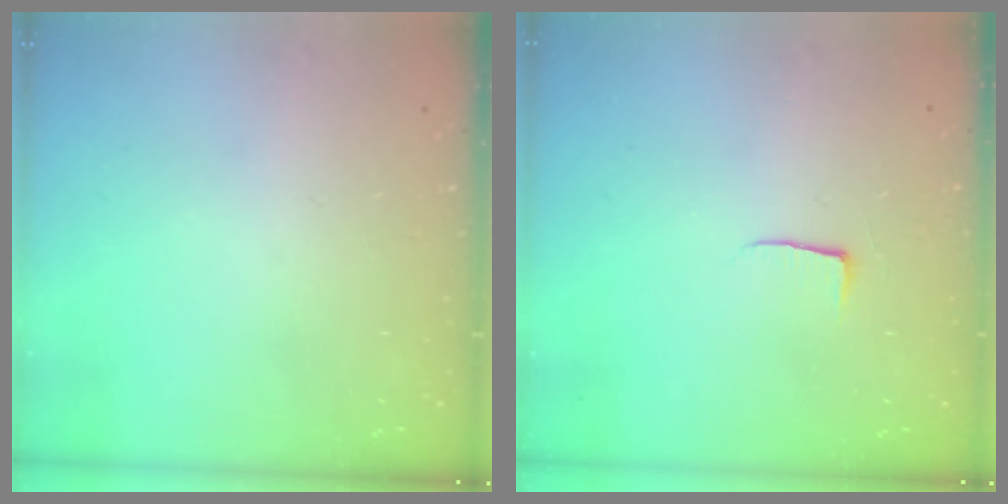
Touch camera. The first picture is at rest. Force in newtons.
{"total": 3.8, "press": 3.8, "slide": 0.5}